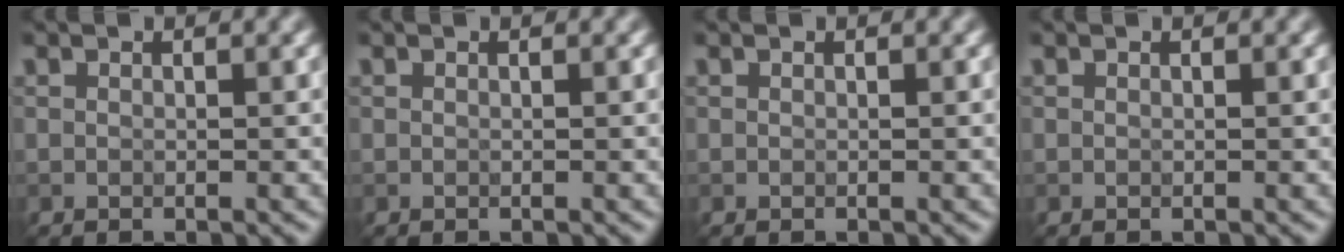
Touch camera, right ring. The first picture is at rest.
{"total": 0.0}
{"total": 0.0}
{"total": 0.0}